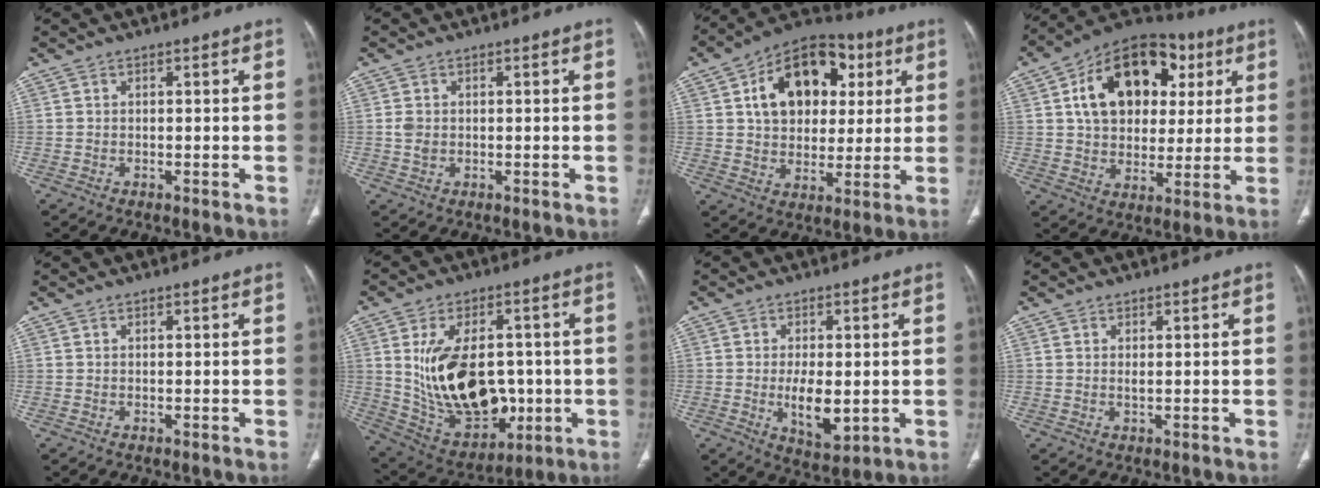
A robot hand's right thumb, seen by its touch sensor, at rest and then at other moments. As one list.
[{"total": 1.9, "force": [0.0, 1.5, 1.2], "torque": [-0.029, 0.000, 0.003]}, {"total": 18.4, "force": [5.5, 13.0, 11.7], "torque": [-0.142, 0.006, 0.087]}, {"total": 21.4, "force": [6.7, 14.9, 13.8], "torque": [-0.181, 0.012, 0.102]}, {"total": 0.0}, {"total": 20.8, "force": [-0.4, 13.2, 16.1], "torque": [-0.248, 0.002, 0.029]}, {"total": 7.8, "force": [-1.0, 3.8, 6.8], "torque": [-0.104, -0.015, -0.007]}, {"total": 0.6, "force": [0.2, 0.2, 0.5], "torque": [-0.016, -0.003, 0.004]}]